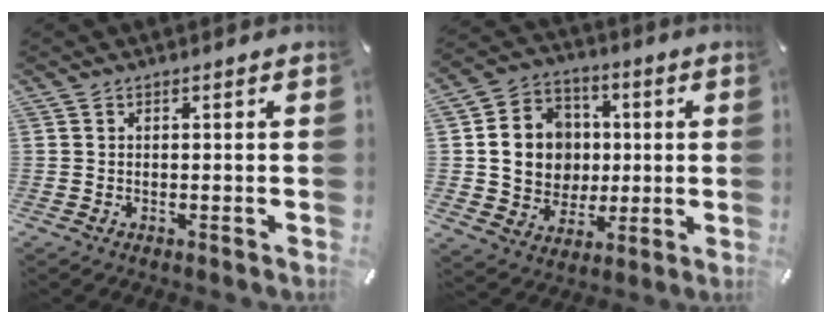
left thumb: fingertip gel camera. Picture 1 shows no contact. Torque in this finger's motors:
{"motor_torque": [2.03, 2.02, 0.78, 0.21, 0.14]}